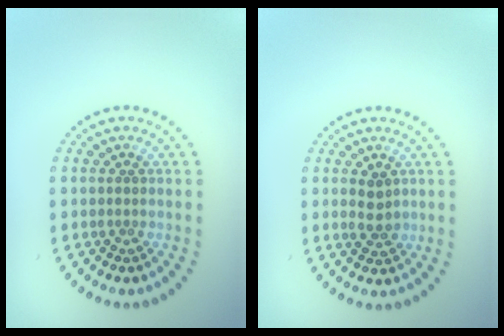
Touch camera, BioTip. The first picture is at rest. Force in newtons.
{"total": 1.7, "press": 1.7, "slide": 0.3}